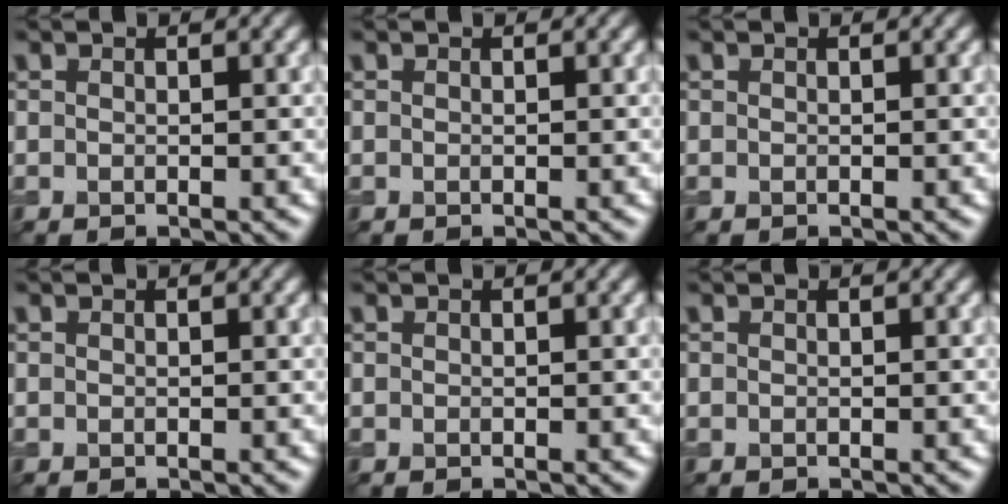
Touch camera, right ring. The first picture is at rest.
{"total": 0.0}
{"total": 0.0}
{"total": 0.0}
{"total": 0.0}
{"total": 0.0}